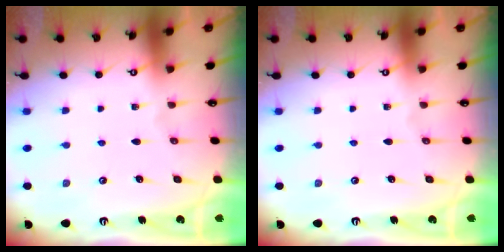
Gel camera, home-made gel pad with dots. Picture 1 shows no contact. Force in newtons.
{"total": 0.0}